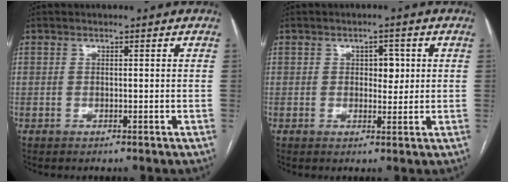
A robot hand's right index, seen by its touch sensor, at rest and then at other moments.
{"total": 3.1, "force": [0.7, 1.9, 2.4], "torque": [-0.029, 0.006, 0.011]}